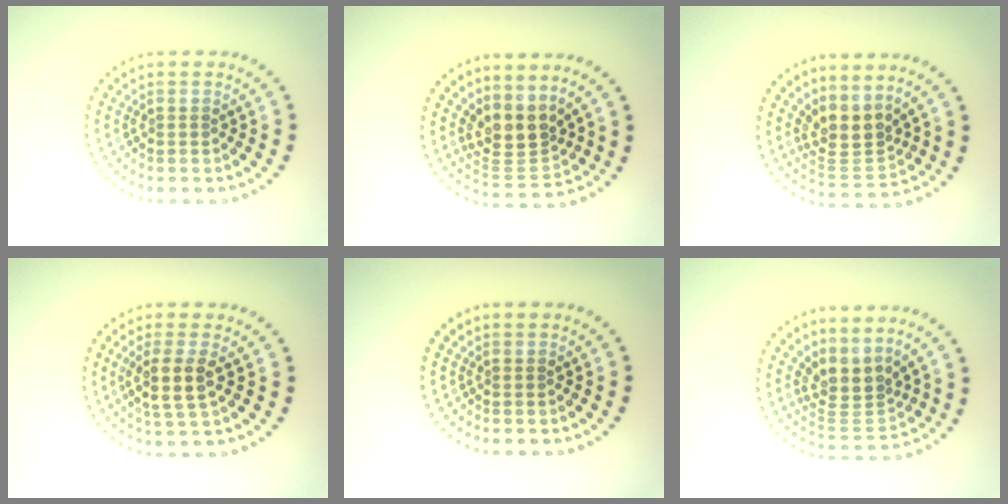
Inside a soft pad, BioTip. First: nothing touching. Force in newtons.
{"total": 3.5, "press": 2.6, "slide": 2.4}
{"total": 3.4, "press": 2.7, "slide": 2.0}
{"total": 2.9, "press": 2.5, "slide": 1.4}
{"total": 0.0}
{"total": 3.4, "press": 2.5, "slide": 2.2}